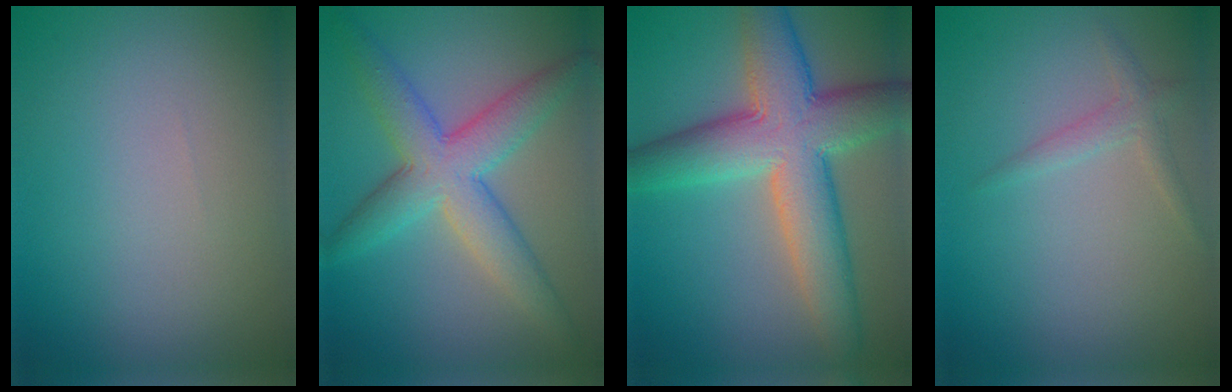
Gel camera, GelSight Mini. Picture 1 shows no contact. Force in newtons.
{"total": 6.4, "press": 6.4, "slide": 0.1}
{"total": 9.9, "press": 9.9, "slide": 0.3}
{"total": 1.5, "press": 1.5, "slide": 0.1}